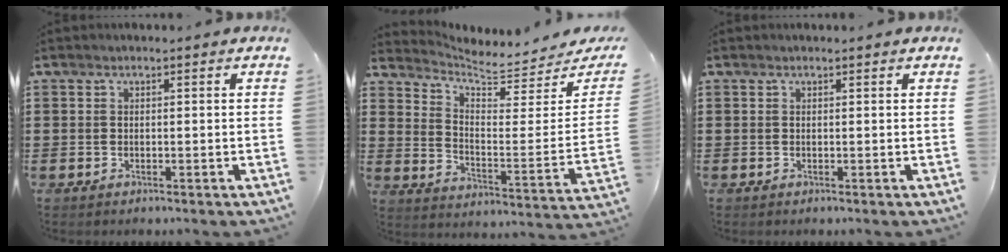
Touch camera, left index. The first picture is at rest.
{"total": 5.4, "force": [5.2, 0.5, 1.2], "torque": [-0.046, -0.053, 0.085]}
{"total": 0.0}